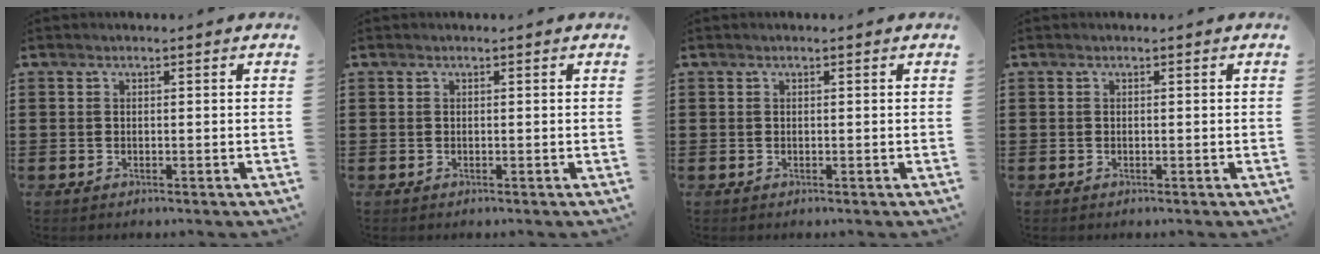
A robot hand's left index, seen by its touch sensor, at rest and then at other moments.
{"total": 0.0}
{"total": 0.0}
{"total": 0.0}